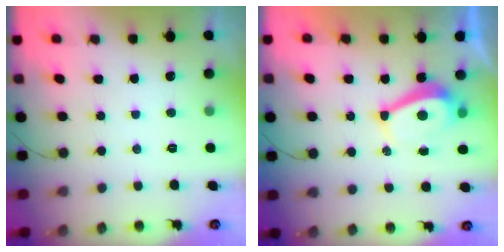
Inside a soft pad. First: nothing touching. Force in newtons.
{"total": 4.9, "press": 4.9, "slide": 0.5}